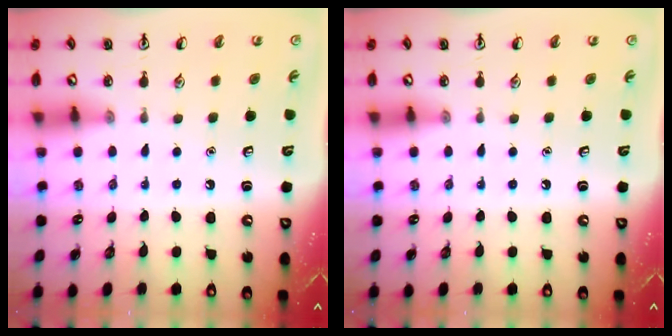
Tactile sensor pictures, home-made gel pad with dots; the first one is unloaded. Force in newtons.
{"total": 0.0}